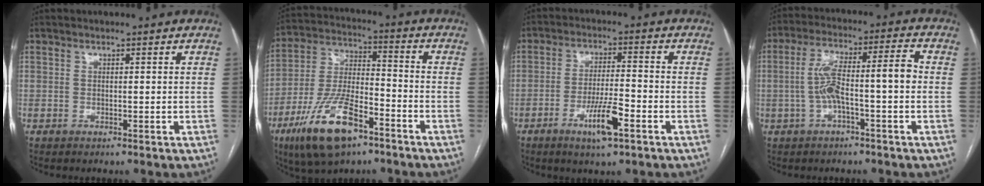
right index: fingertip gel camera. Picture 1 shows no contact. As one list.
[{"total": 15.2, "force": [-8.6, 5.1, 11.4], "torque": [-0.236, -0.005, -0.154]}, {"total": 7.2, "force": [-3.6, 0.9, 6.2], "torque": [-0.116, -0.005, -0.058]}, {"total": 9.3, "force": [-1.1, 1.4, 9.1], "torque": [-0.165, 0.040, -0.017]}]